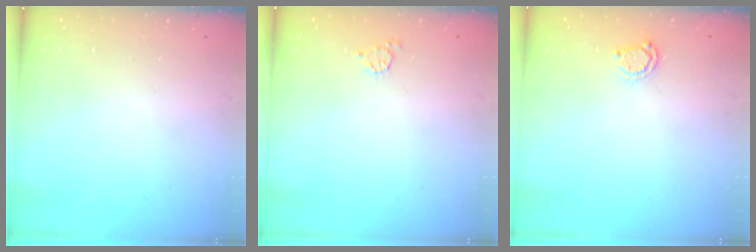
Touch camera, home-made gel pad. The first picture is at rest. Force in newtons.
{"total": 3.3, "press": 3.3, "slide": 0.3}
{"total": 4.5, "press": 4.4, "slide": 0.6}